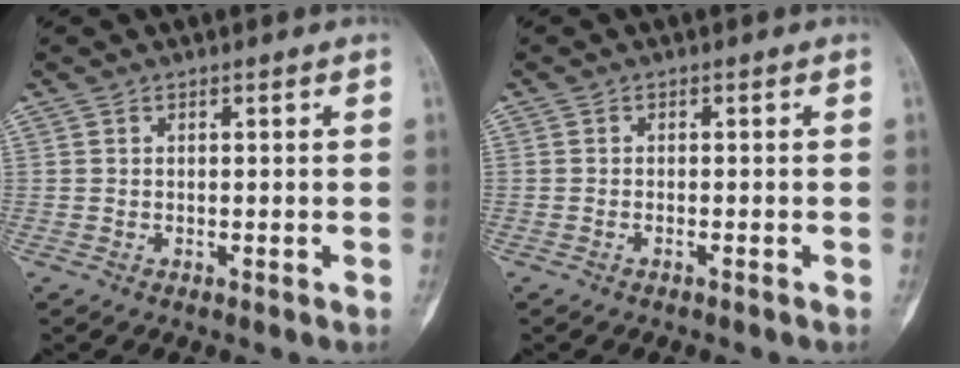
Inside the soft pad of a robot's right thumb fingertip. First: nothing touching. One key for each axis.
{"total": 0.5, "fx": -0.4, "fy": 0.1, "fz": 0.3, "tx": -0.010, "ty": 0.005, "tz": -0.007}